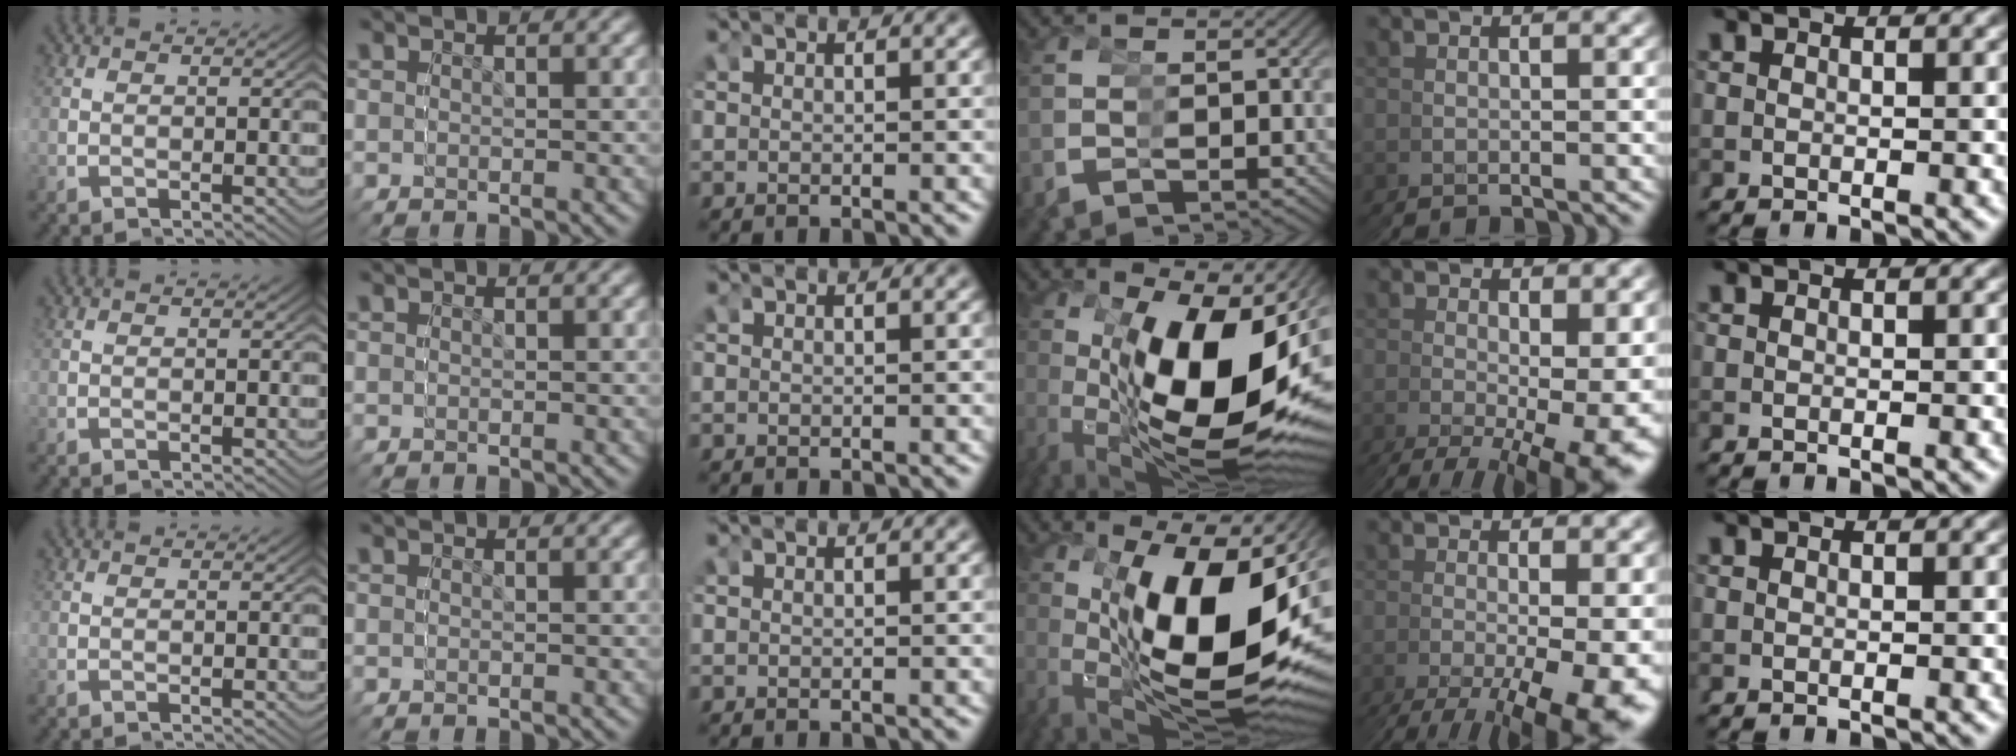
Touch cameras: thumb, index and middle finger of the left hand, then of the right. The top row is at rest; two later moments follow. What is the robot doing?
{"motion": "grasp_and_lifting", "object": "glue stick"}